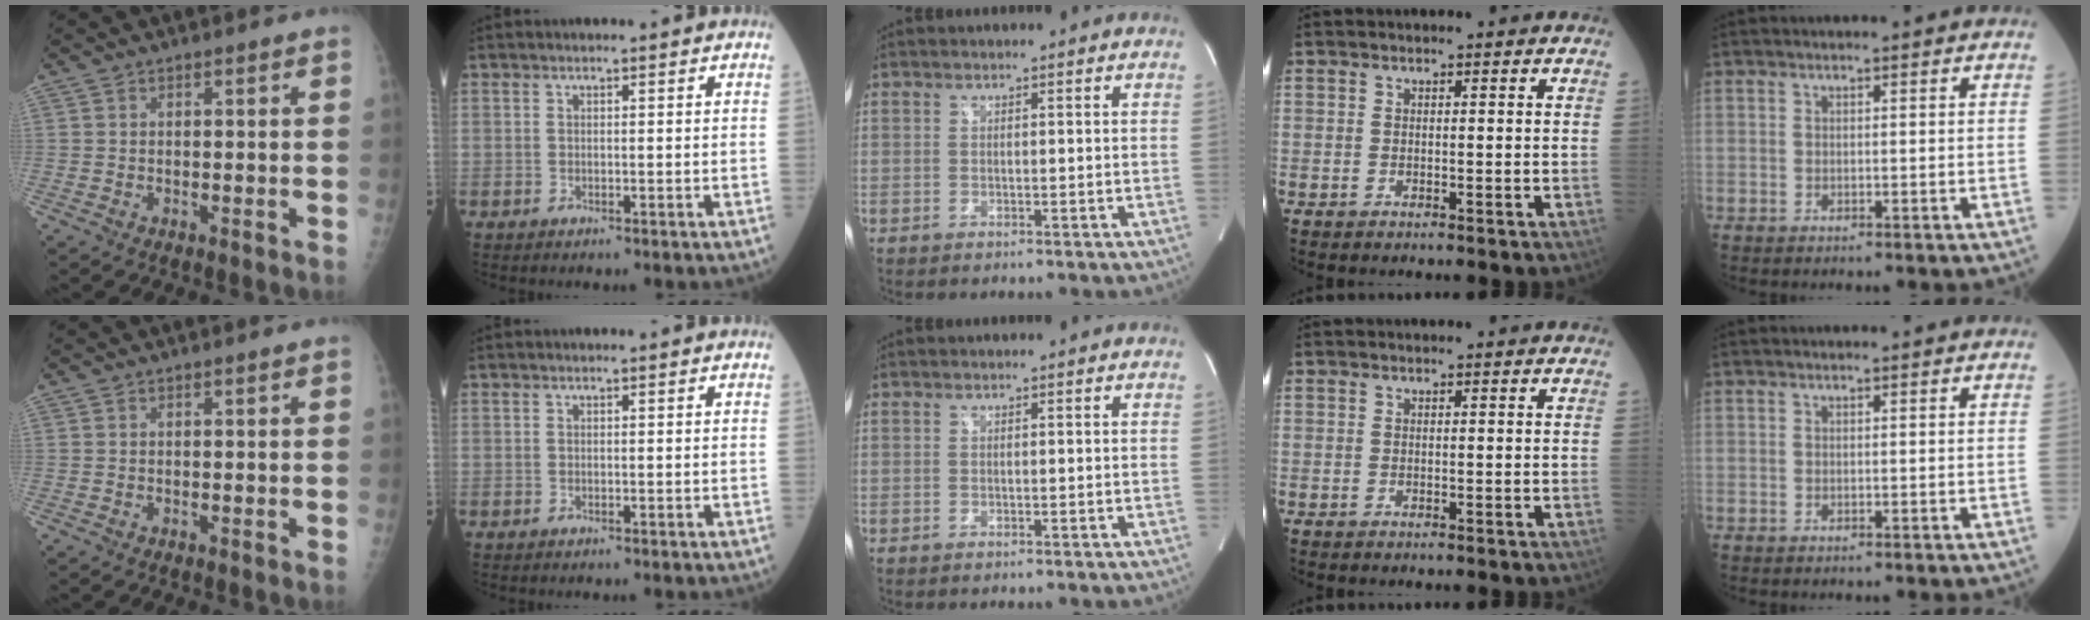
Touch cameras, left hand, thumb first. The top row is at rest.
{}